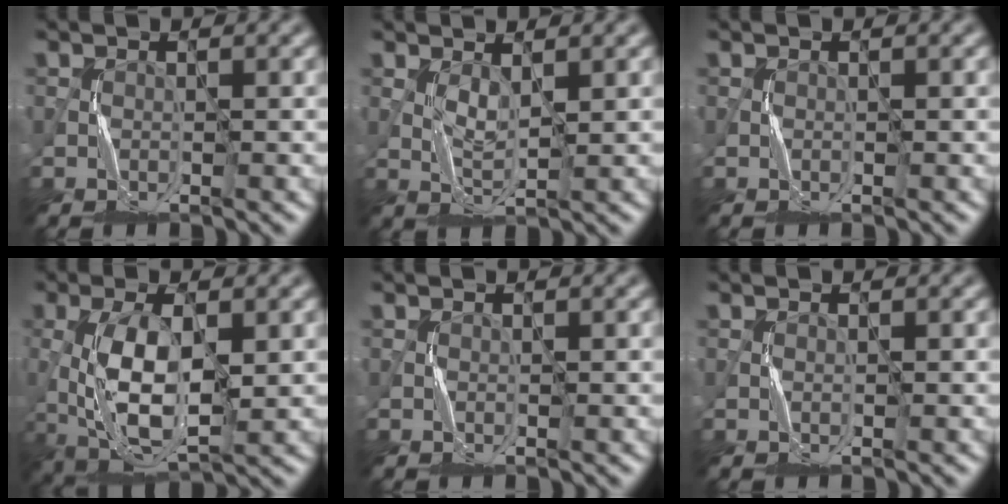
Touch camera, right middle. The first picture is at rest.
{"total": 1.9, "force": [0.8, 0.5, 1.6], "torque": [-0.039, -0.003, 0.020]}
{"total": 0.0}
{"total": 8.0, "force": [-0.4, 3.2, 7.3], "torque": [-0.153, 0.003, -0.008]}
{"total": 0.0}
{"total": 0.0}